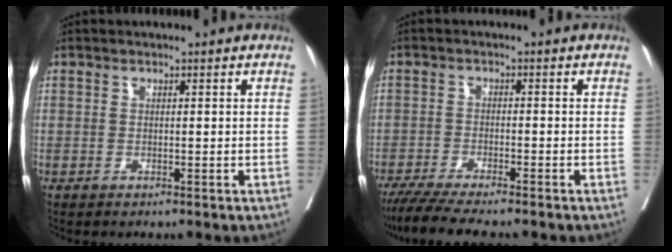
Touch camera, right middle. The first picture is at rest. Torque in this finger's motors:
{"motor_torque": [0.36, -0.38, 0.11, 0.06]}